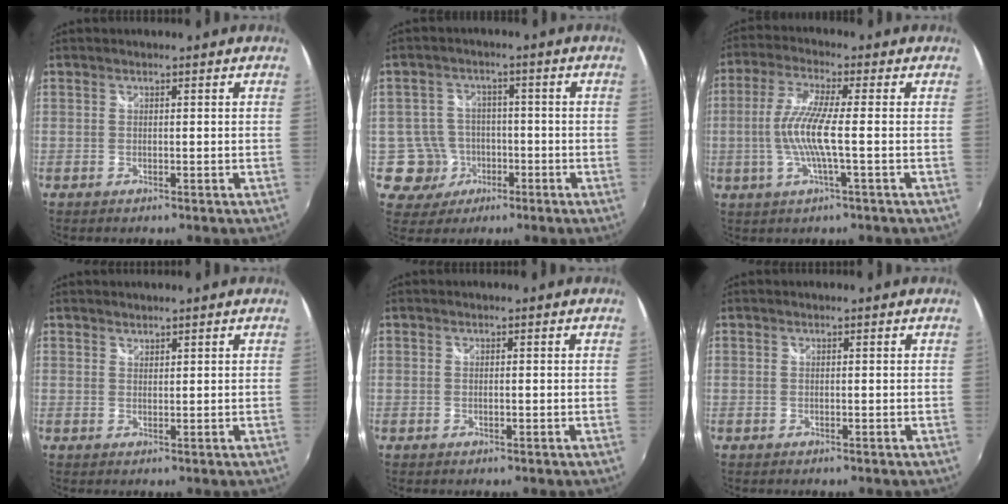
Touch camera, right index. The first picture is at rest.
{"total": 7.4, "force": [-2.4, 7.0, 0.4], "torque": [-0.028, 0.021, -0.033]}
{"total": 8.4, "force": [-1.3, 0.2, 8.3], "torque": [-0.179, -0.002, -0.024]}
{"total": 1.0, "force": [0.9, 0.3, 0.0], "torque": [0.002, 0.001, 0.017]}
{"total": 0.6, "force": [0.0, 0.2, 0.6], "torque": [-0.012, 0.000, -0.002]}
{"total": 0.0}